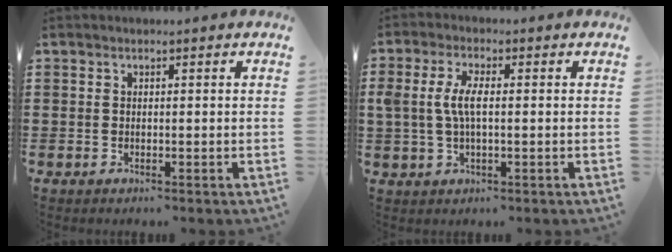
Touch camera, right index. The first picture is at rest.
{"total": 5.0, "force": [0.2, 1.9, 4.6], "torque": [-0.115, -0.005, -0.007]}